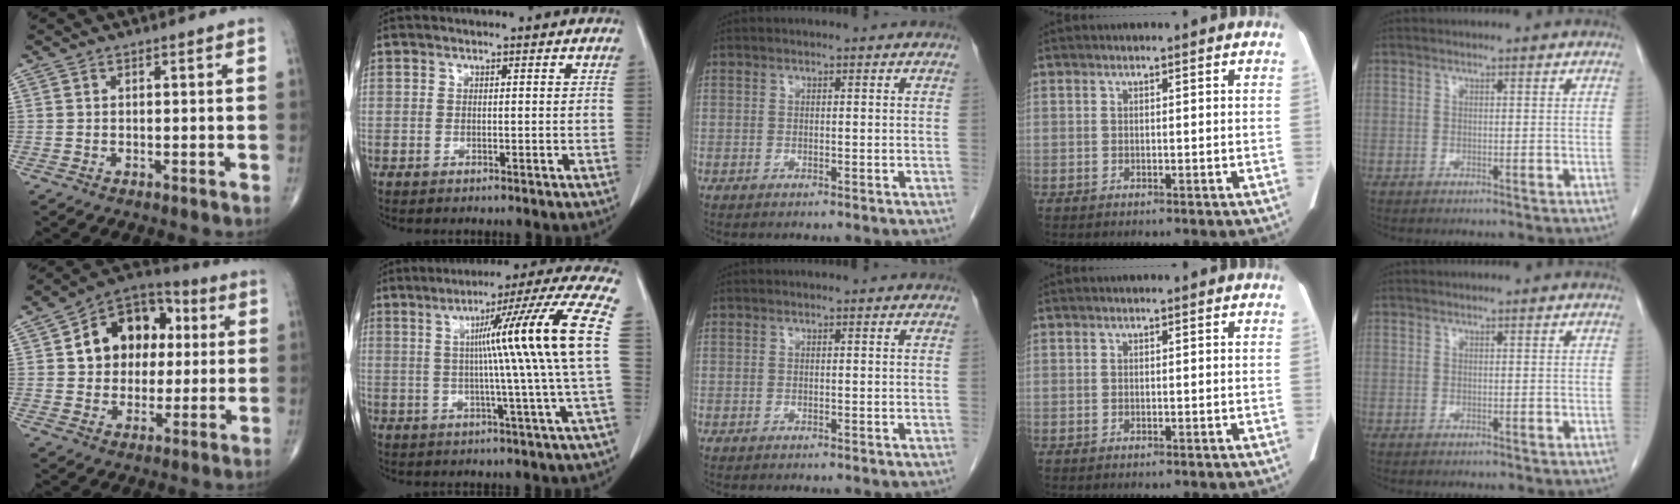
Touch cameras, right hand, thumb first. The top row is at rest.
{"thumb": {"total": 15.6, "force": [3.1, 11.8, 9.7], "torque": [-0.099, 0.016, 0.042]}, "index": {"total": 16.8, "force": [1.8, -2.8, 16.5], "torque": [-0.220, 0.014, 0.015]}}